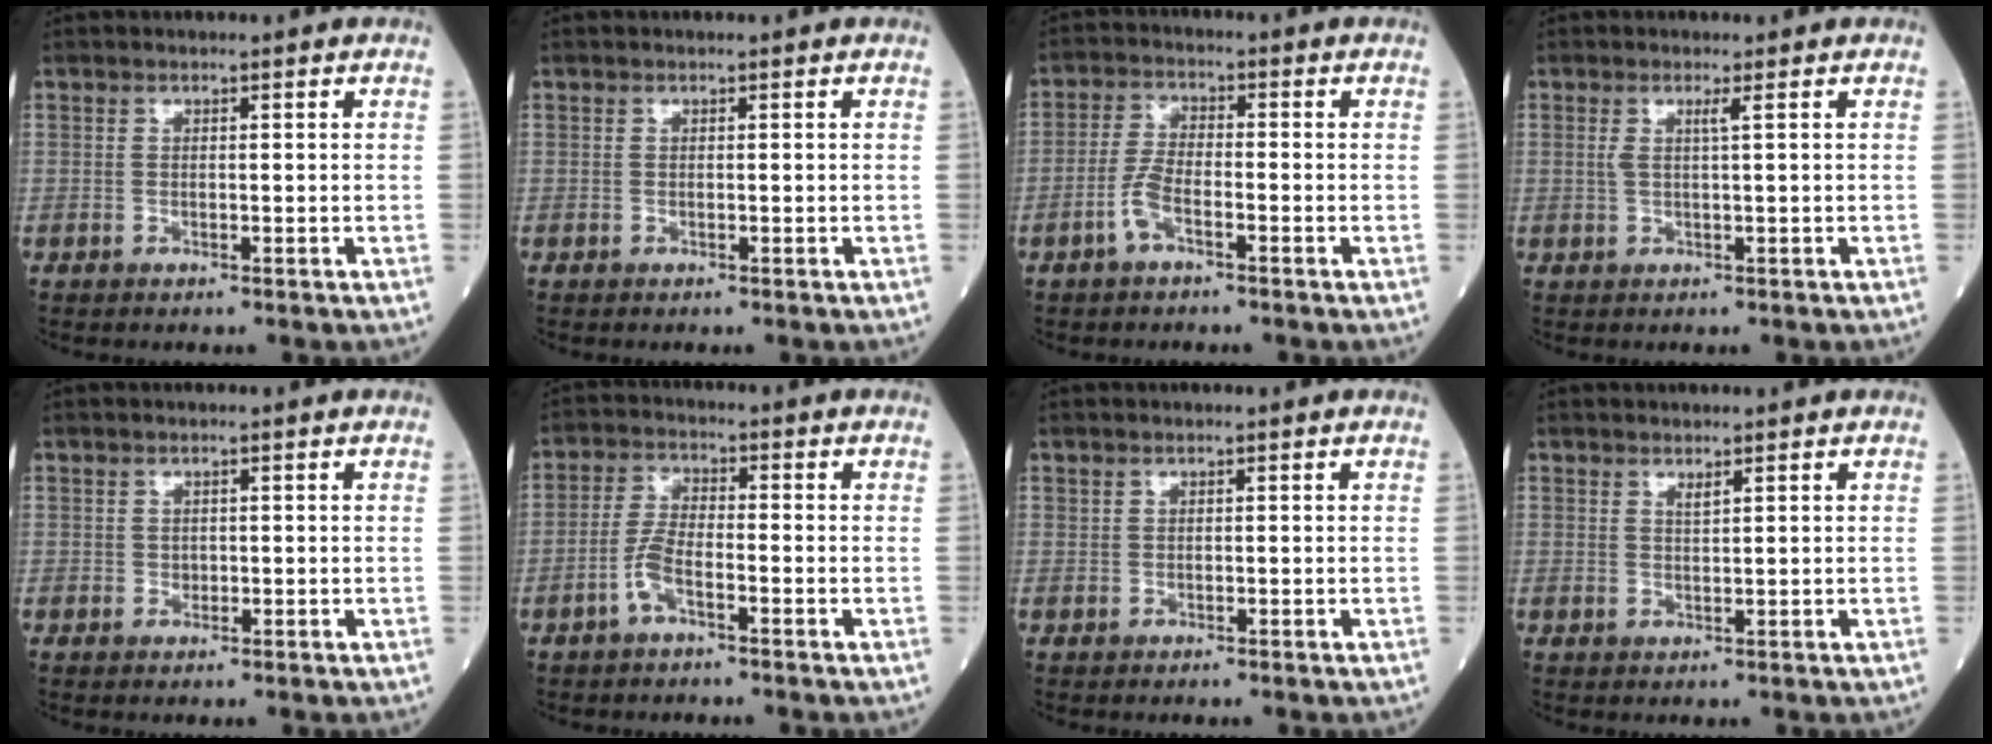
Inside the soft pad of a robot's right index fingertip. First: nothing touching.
{"total": 0.0}
{"total": 4.3, "force": [-2.2, 1.4, 3.4], "torque": [-0.077, 0.005, -0.048]}
{"total": 1.7, "force": [0.6, -0.3, 1.6], "torque": [-0.037, 0.000, 0.012]}
{"total": 0.8, "force": [0.1, 0.7, 0.3], "torque": [-0.004, 0.001, 0.001]}
{"total": 4.7, "force": [-2.4, 1.4, 3.8], "torque": [-0.085, 0.006, -0.051]}
{"total": 0.0}
{"total": 0.9, "force": [0.7, -0.1, 0.5], "torque": [-0.012, -0.005, 0.013]}